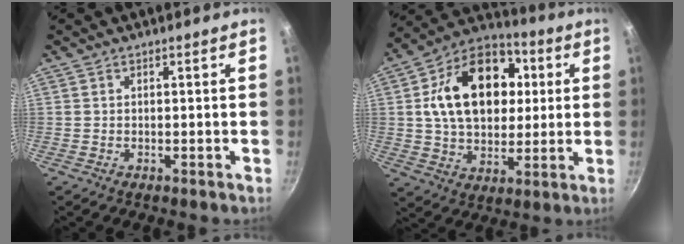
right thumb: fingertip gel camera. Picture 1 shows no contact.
{"total": 22.1, "force": [4.0, 15.4, 15.3], "torque": [-0.220, 0.018, 0.056]}